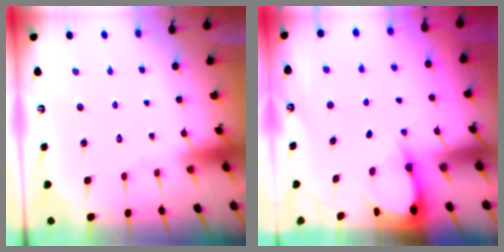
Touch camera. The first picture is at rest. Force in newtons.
{"total": 2.9, "press": 2.9, "slide": 0.3}